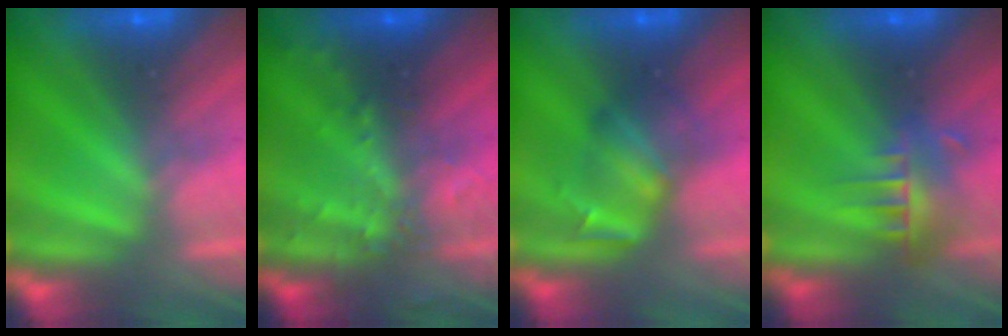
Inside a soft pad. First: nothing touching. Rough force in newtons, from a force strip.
{"total": 2.8}
{"total": 2.4}
{"total": 5.0}